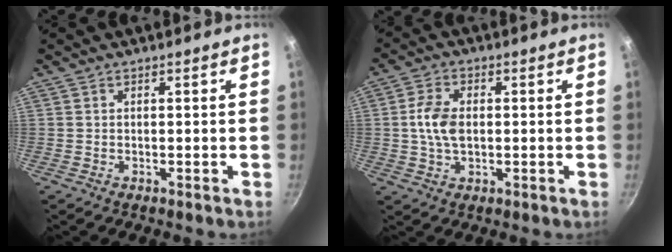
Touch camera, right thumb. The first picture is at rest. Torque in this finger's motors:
{"motor_torque": [0.82, 1.04, 1.08, -0.49, 0.07]}